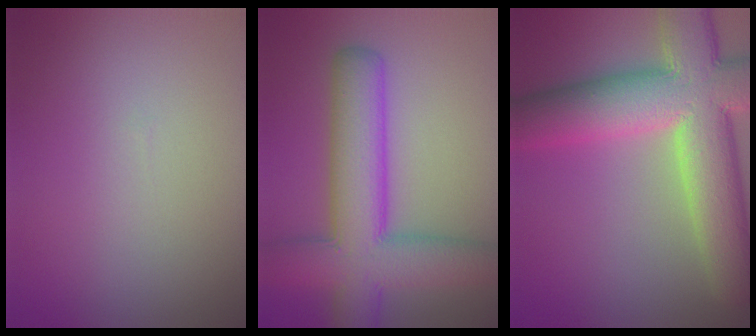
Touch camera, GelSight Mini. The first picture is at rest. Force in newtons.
{"total": 8.9, "press": 8.9, "slide": 0.4}
{"total": 12.5, "press": 12.5, "slide": 1.1}